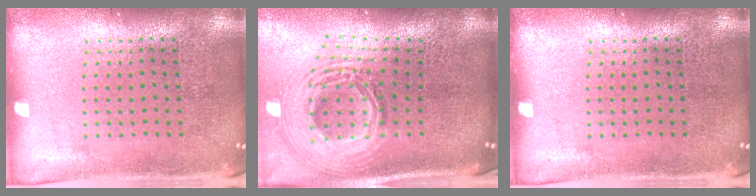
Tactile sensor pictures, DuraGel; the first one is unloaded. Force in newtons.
{"total": 3.0, "press": 2.0, "slide": 2.2}
{"total": 0.0}